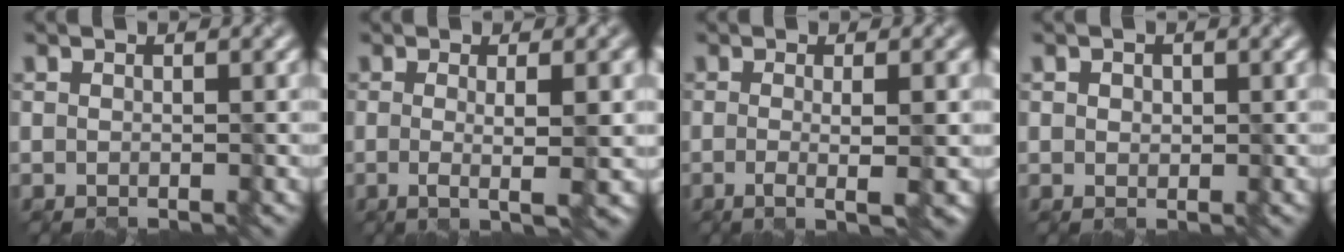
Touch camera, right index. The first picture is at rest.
{"total": 4.7, "force": [-0.1, 1.1, 4.5], "torque": [-0.064, 0.001, -0.004]}
{"total": 4.3, "force": [-0.4, 1.2, 4.1], "torque": [-0.051, 0.000, -0.009]}
{"total": 0.7, "force": [0.3, 0.7, 0.0], "torque": [0.004, 0.005, 0.004]}